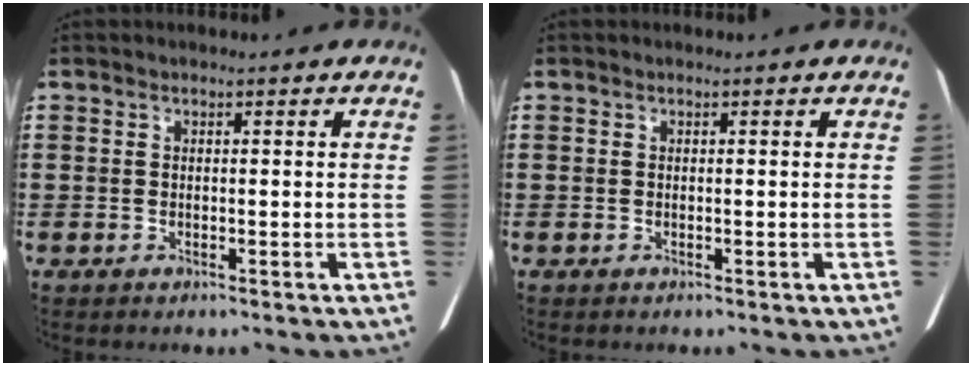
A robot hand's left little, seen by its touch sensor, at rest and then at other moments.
{"total": 0.0}